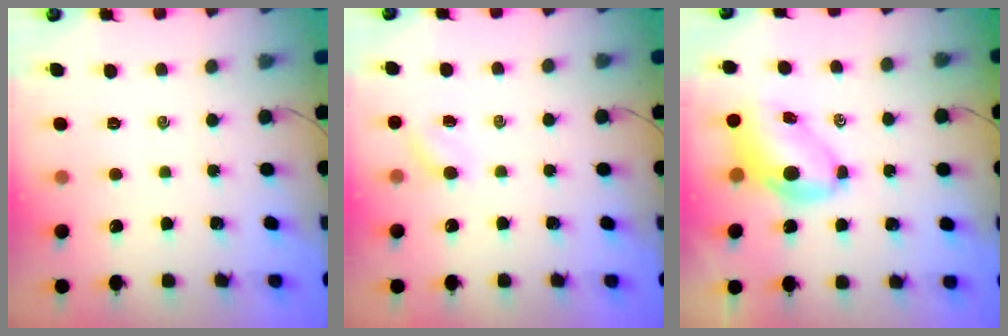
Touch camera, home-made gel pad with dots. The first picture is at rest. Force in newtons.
{"total": 3.2, "press": 3.0, "slide": 1.0}
{"total": 7.4, "press": 7.4, "slide": 1.0}